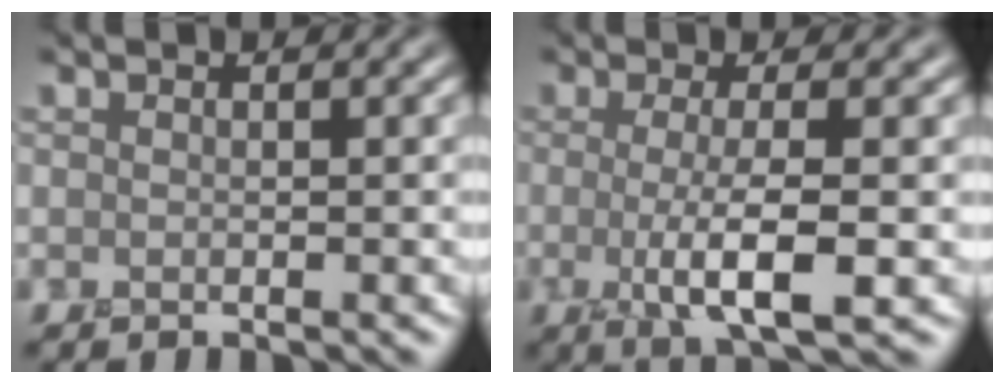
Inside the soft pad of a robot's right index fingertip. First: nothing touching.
{"total": 4.8, "force": [-0.4, 1.3, 4.6], "torque": [-0.087, -0.009, -0.007]}